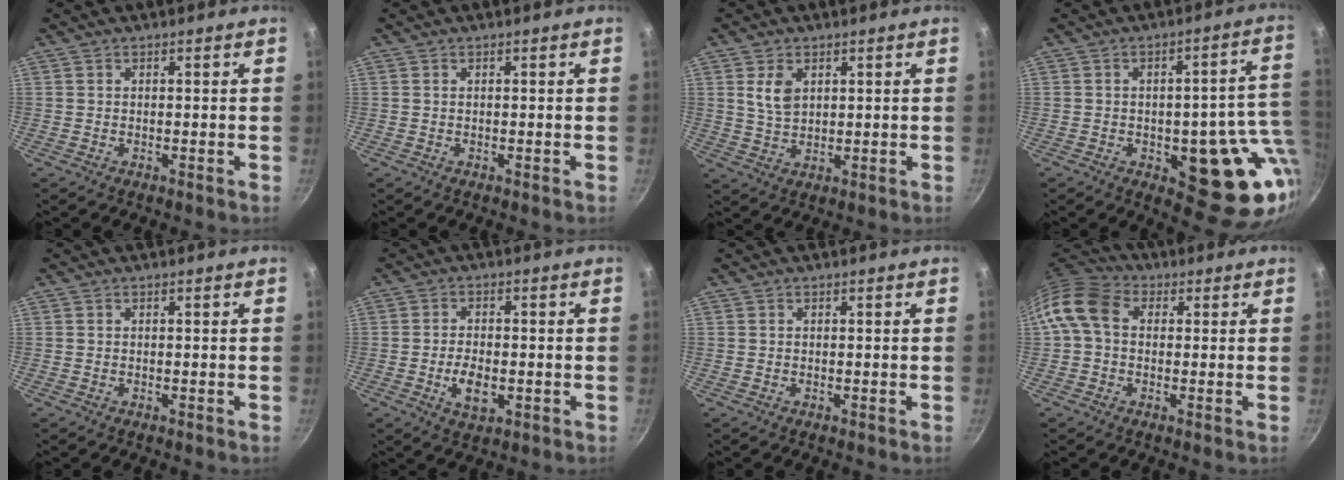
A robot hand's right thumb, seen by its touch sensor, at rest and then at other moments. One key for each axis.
{"total": 0.0}
{"total": 5.1, "fx": 1.9, "fy": 3.3, "fz": 3.5, "tx": -0.058, "ty": -0.011, "tz": 0.041}
{"total": 17.7, "fx": -2.3, "fy": 8.1, "fz": 15.5, "tx": -0.130, "ty": -0.003, "tz": -0.024}
{"total": 0.0}
{"total": 6.0, "fx": -1.5, "fy": 3.3, "fz": 4.8, "tx": -0.082, "ty": 0.006, "tz": -0.021}
{"total": 0.0}
{"total": 9.6, "fx": 1.1, "fy": 7.3, "fz": 6.2, "tx": -0.108, "ty": 0.023, "tz": -0.001}